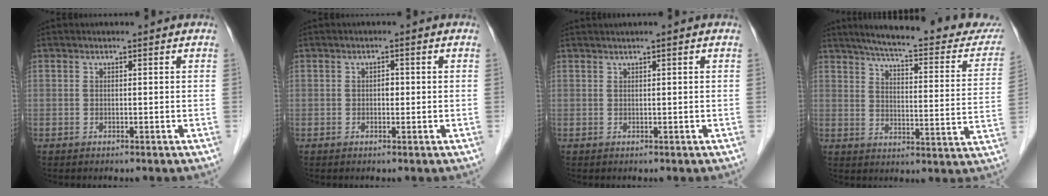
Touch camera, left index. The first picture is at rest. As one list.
[{"total": 1.0, "force": [-0.2, 0.6, 0.8], "torque": [-0.009, -0.001, -0.007]}, {"total": 1.1, "force": [0.6, -0.3, 0.9], "torque": [-0.021, 0.004, 0.017]}, {"total": 24.2, "force": [21.3, 3.5, 10.9], "torque": [-0.144, -0.045, 0.255]}]